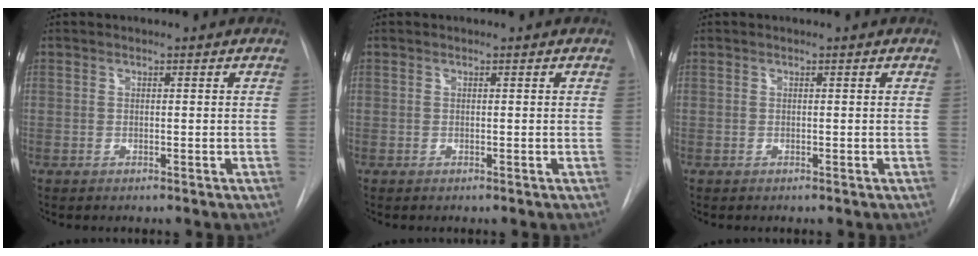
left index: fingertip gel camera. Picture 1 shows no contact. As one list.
[{"total": 0.0}, {"total": 0.0}]